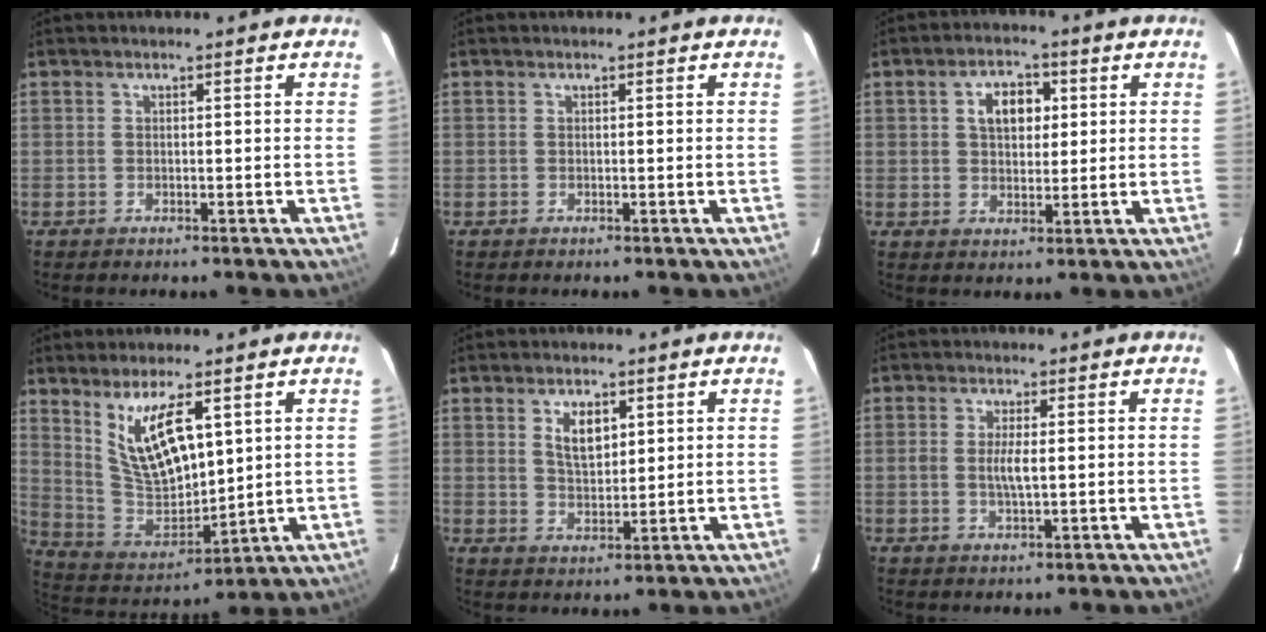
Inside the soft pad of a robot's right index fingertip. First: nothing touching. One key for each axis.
{"total": 0.0}
{"total": 6.3, "fx": 1.8, "fy": 4.1, "fz": 4.5, "tx": -0.072, "ty": 0.020, "tz": 0.032}
{"total": 13.5, "fx": 6.0, "fy": 5.5, "fz": 10.8, "tx": -0.200, "ty": -0.013, "tz": 0.136}
{"total": 6.3, "fx": 2.6, "fy": 3.0, "fz": 4.9, "tx": -0.087, "ty": 0.003, "tz": 0.053}
{"total": 3.4, "fx": 0.0, "fy": 0.9, "fz": 3.3, "tx": -0.062, "ty": -0.003, "tz": -0.001}